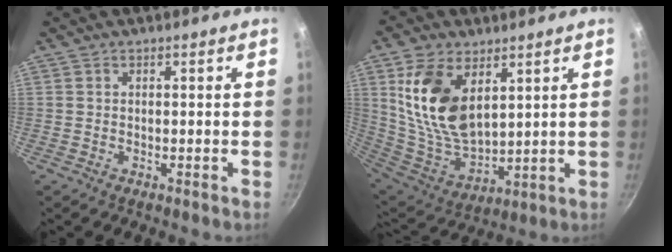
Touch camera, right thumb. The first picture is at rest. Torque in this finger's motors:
{"motor_torque": [1.20, 1.46, 1.69, 0.47, 0.44]}